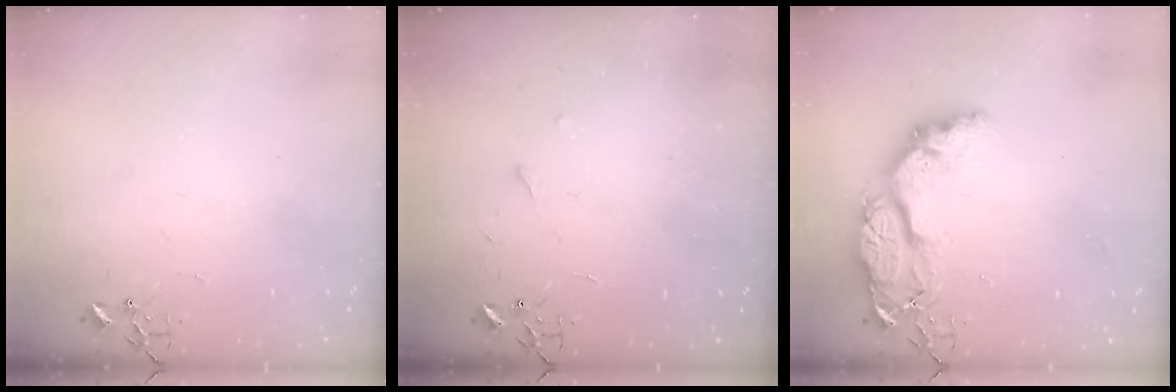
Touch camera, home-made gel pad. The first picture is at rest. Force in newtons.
{"total": 3.3, "press": 3.3, "slide": 0.5}
{"total": 15.4, "press": 15.3, "slide": 1.2}